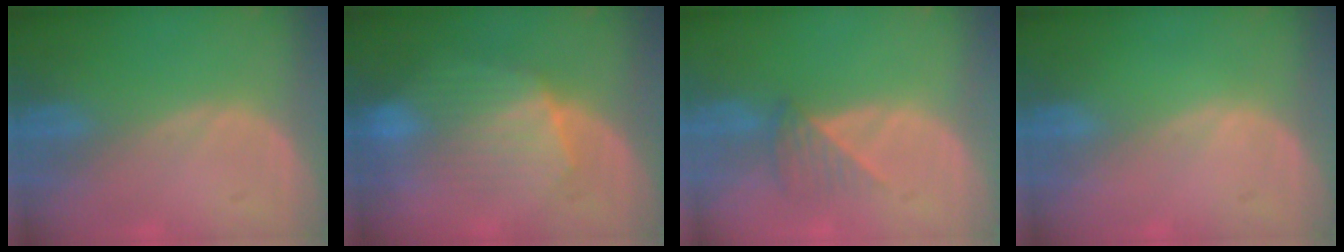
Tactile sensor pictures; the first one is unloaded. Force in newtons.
{"total": 8.2, "press": 8.1, "slide": 1.3}
{"total": 3.2, "press": 3.0, "slide": 1.1}
{"total": 0.0}